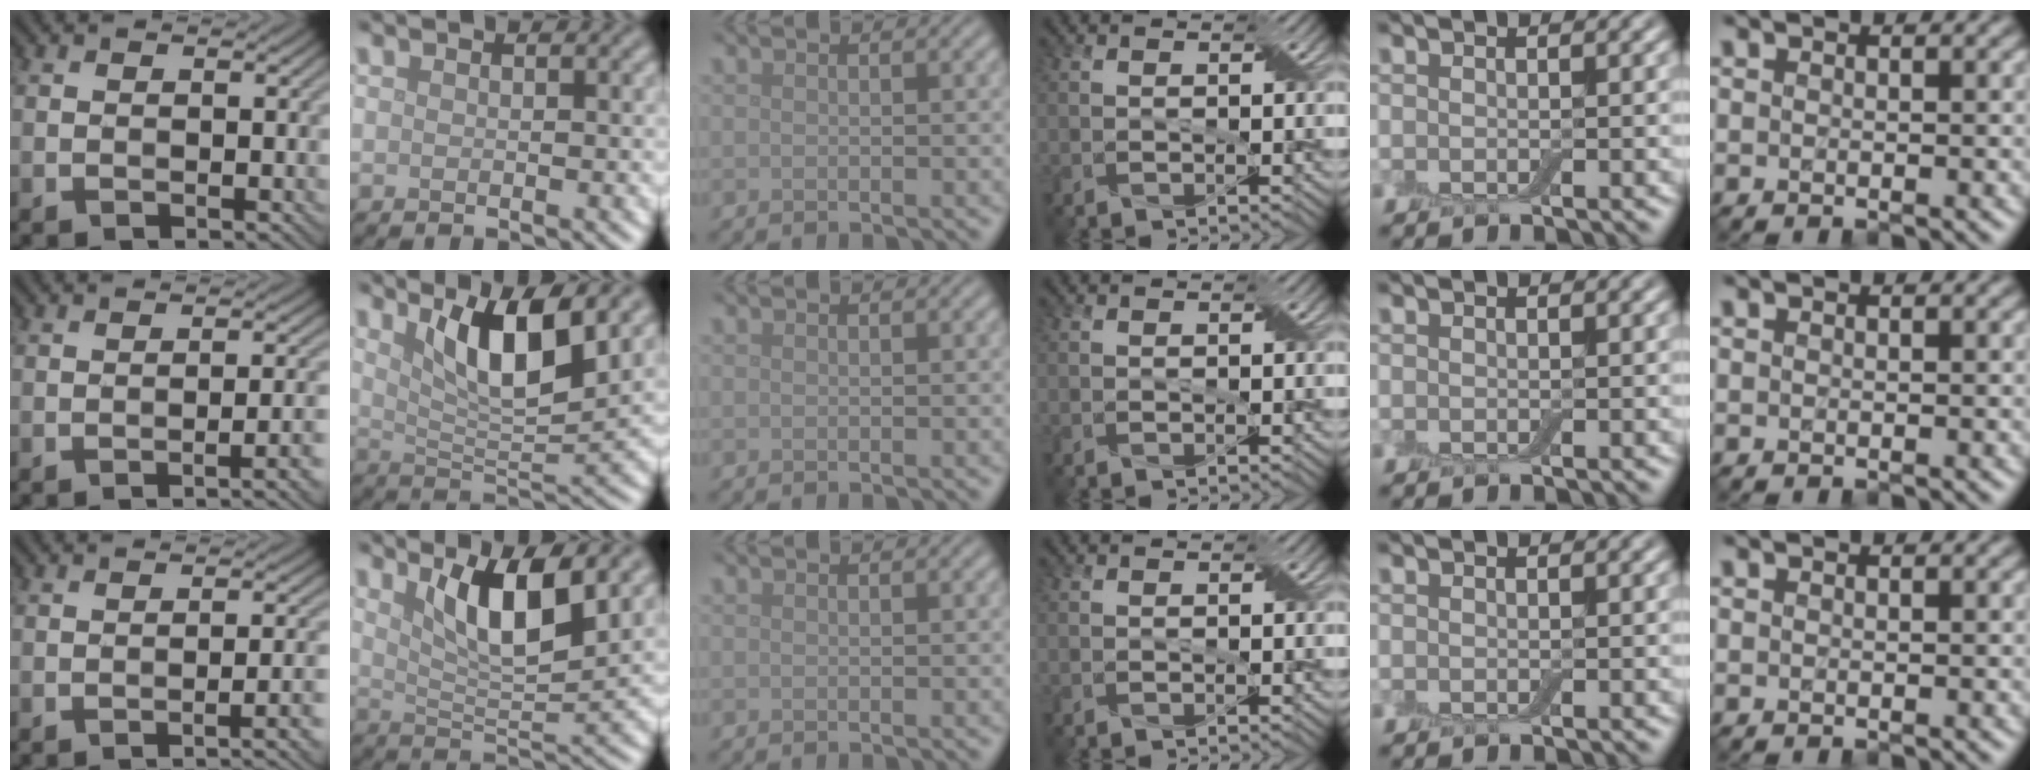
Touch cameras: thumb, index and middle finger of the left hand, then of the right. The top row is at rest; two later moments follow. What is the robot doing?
{"motion": "wrap", "object": "cling film"}